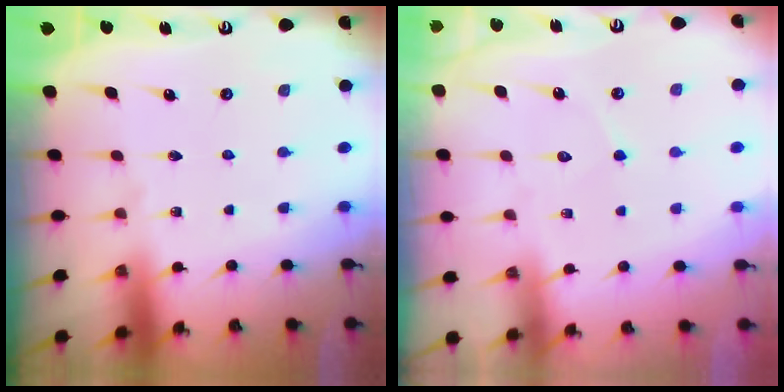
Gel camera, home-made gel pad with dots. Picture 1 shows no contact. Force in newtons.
{"total": 4.4, "press": 4.4, "slide": 0.3}